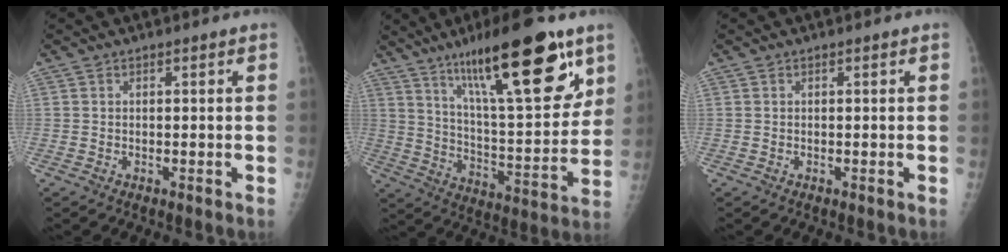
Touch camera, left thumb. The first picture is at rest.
{"total": 24.3, "force": [13.9, 6.5, 18.8], "torque": [-0.266, -0.053, 0.230]}
{"total": 0.0}